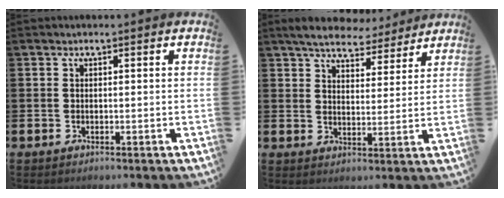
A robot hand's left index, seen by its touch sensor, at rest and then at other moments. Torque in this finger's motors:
{"motor_torque": [1.20, -0.94, 0.23, 0.13]}